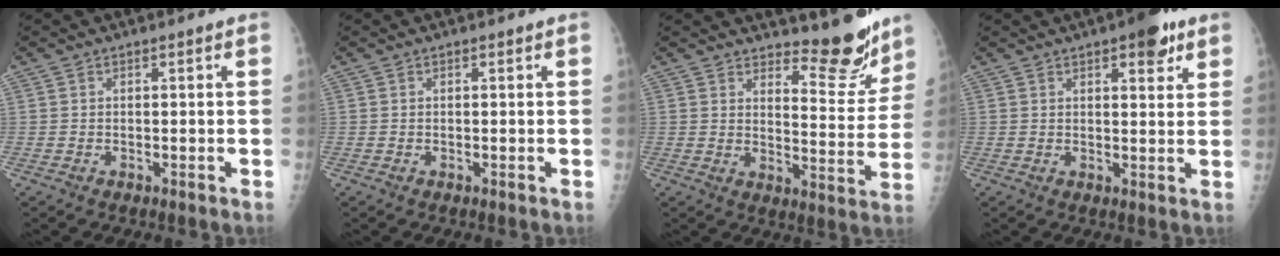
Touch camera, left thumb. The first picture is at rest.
{"total": 0.0}
{"total": 10.3, "force": [9.2, 3.0, 3.6], "torque": [-0.018, -0.091, 0.129]}
{"total": 6.6, "force": [3.7, 2.5, 4.8], "torque": [-0.044, -0.013, 0.043]}